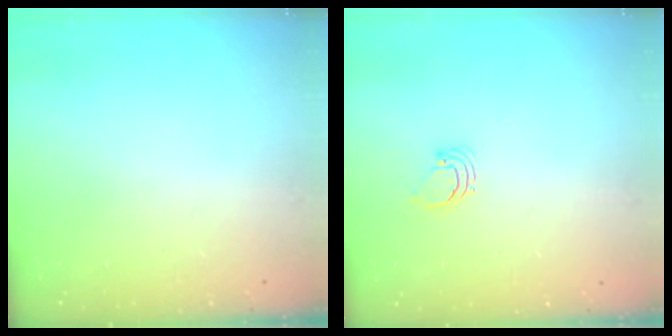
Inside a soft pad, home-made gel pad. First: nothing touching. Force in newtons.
{"total": 1.7, "press": 1.7, "slide": 0.1}